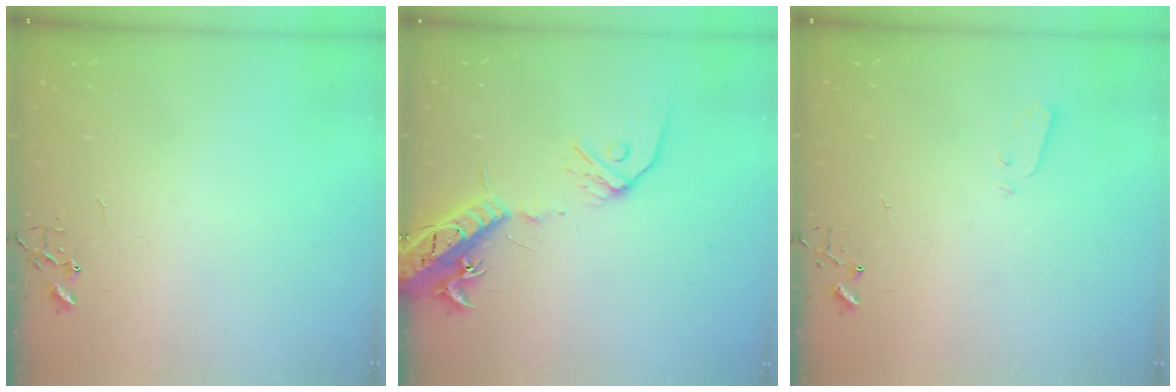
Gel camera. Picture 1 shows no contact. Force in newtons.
{"total": 16.6, "press": 16.3, "slide": 3.5}
{"total": 3.5, "press": 3.5, "slide": 0.2}